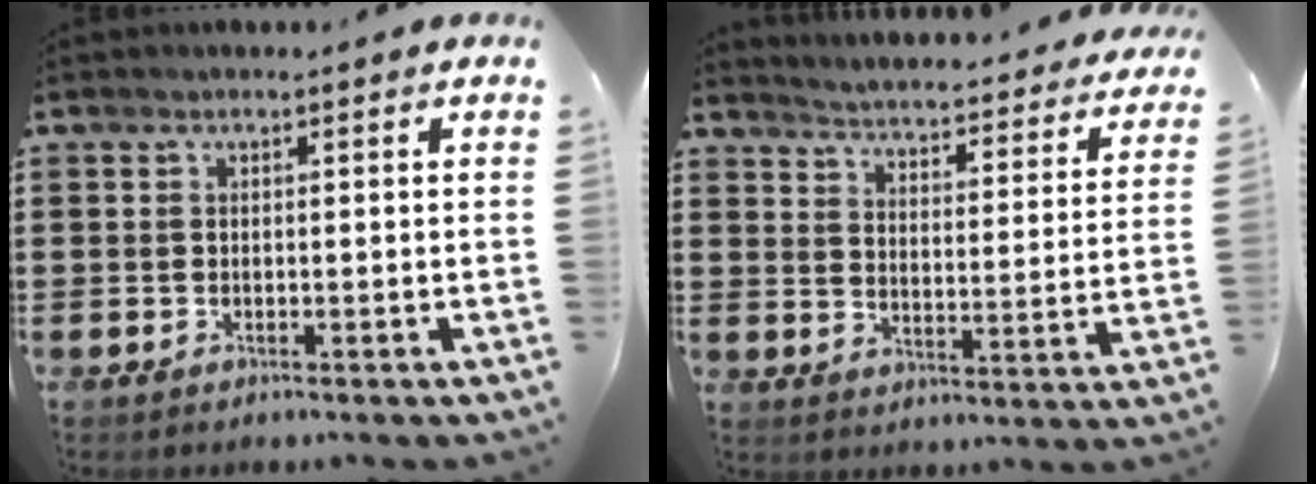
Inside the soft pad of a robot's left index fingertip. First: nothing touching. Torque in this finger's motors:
{"motor_torque": [2.14, 0.00, 0.20, 0.05]}